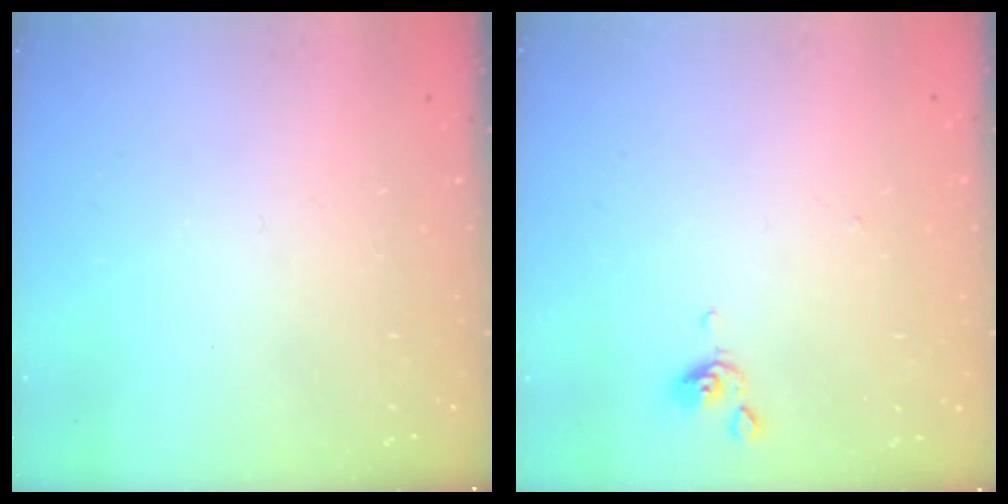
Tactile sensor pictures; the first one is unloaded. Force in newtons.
{"total": 0.5, "press": 0.1, "slide": 0.5}